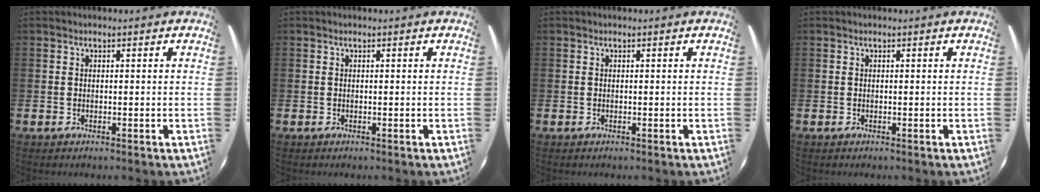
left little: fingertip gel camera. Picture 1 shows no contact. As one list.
[{"total": 0.0}, {"total": 0.0}, {"total": 0.0}]